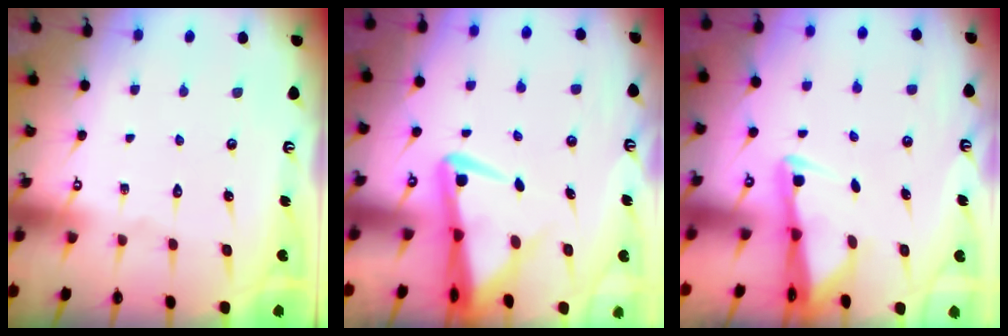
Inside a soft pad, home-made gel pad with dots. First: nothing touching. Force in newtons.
{"total": 4.9, "press": 4.7, "slide": 1.5}
{"total": 2.5, "press": 2.4, "slide": 0.5}